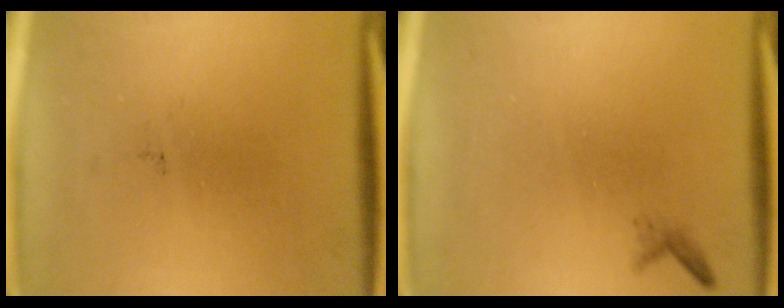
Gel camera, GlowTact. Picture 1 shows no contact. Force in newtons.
{"total": 0.6}